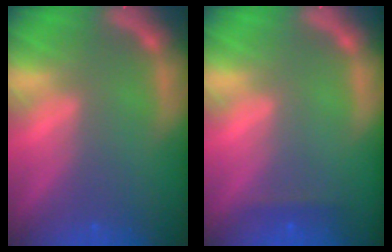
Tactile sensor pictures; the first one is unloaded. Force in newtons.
{"total": 0.9}